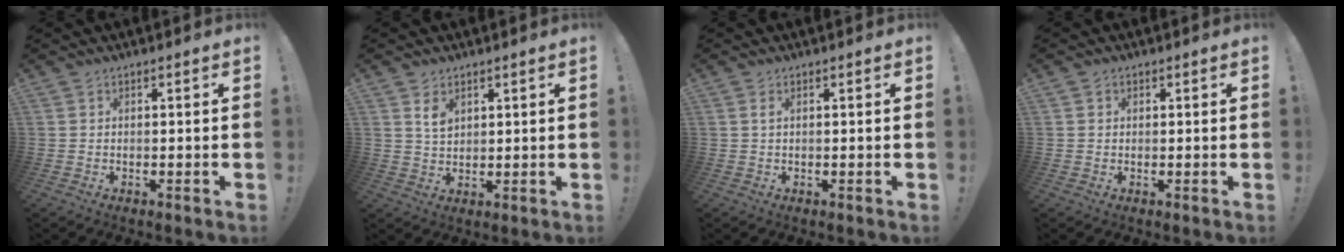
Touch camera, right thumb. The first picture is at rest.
{"total": 4.7, "force": [2.6, 2.9, 2.5], "torque": [-0.029, -0.015, 0.044]}
{"total": 1.3, "force": [0.4, 0.2, 1.2], "torque": [-0.019, 0.000, 0.005]}
{"total": 0.9, "force": [0.3, 0.9, 0.1], "torque": [0.002, 0.001, 0.005]}